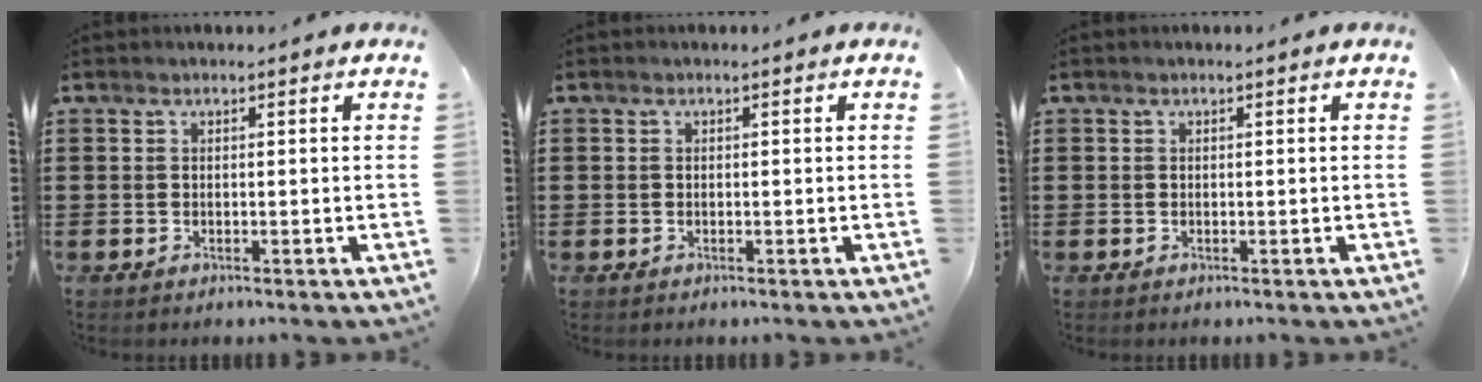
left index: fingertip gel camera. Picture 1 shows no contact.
{"total": 0.0}
{"total": 0.0}